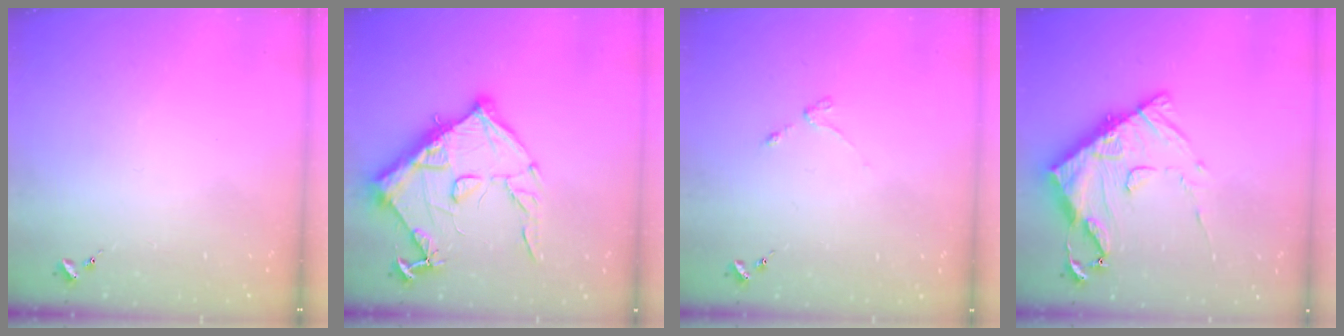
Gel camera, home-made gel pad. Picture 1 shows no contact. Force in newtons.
{"total": 15.4, "press": 15.4, "slide": 1.0}
{"total": 3.0, "press": 2.9, "slide": 0.5}
{"total": 16.0, "press": 16.0, "slide": 1.2}